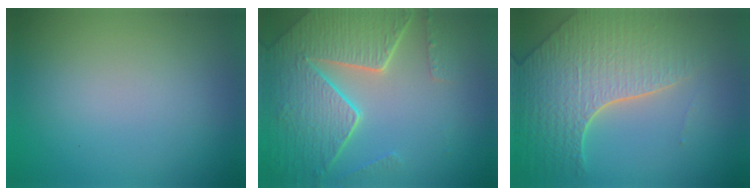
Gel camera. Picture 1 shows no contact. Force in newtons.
{"total": 8.1, "press": 5.9, "slide": 5.6}
{"total": 7.2, "press": 5.6, "slide": 4.5}